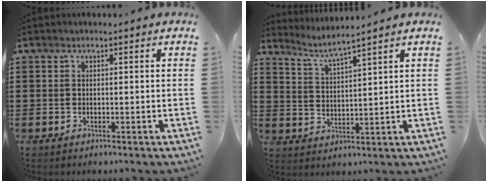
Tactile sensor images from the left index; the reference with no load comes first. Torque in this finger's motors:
{"motor_torque": [-0.10, 0.05, 0.00, 0.03]}